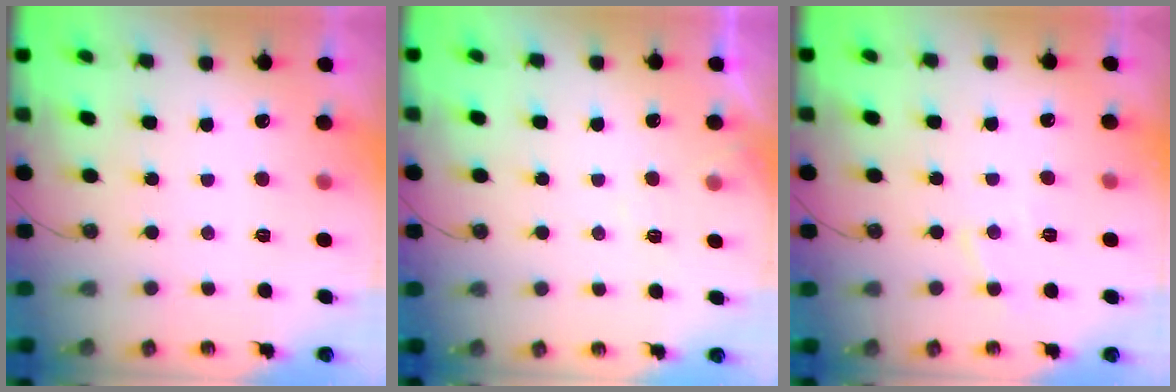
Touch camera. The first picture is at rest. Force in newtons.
{"total": 3.9, "press": 3.8, "slide": 0.6}
{"total": 5.1, "press": 5.1, "slide": 0.5}